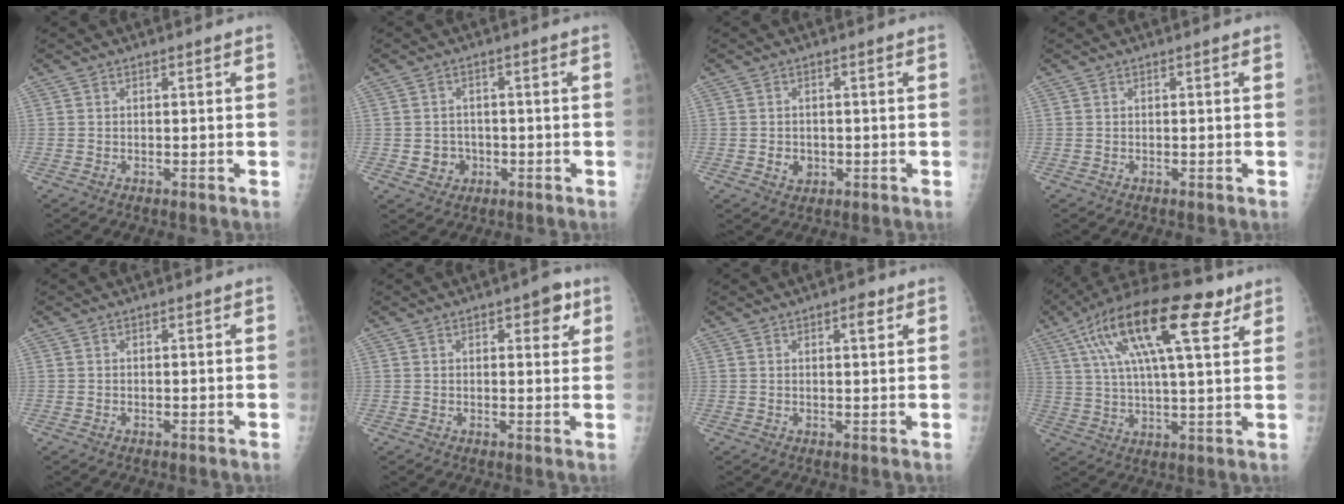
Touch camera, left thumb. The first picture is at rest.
{"total": 3.8, "force": [-0.9, 3.5, 1.2], "torque": [0.001, 0.006, -0.009]}
{"total": 2.7, "force": [-0.5, 2.3, 1.3], "torque": [-0.010, 0.002, -0.001]}
{"total": 0.0}
{"total": 0.0}
{"total": 5.0, "force": [2.4, 2.3, 3.7], "torque": [-0.025, -0.006, 0.024]}
{"total": 2.7, "force": [1.5, 1.1, 1.9], "torque": [-0.018, -0.004, 0.019]}
{"total": 21.4, "force": [10.1, 7.0, 17.5], "torque": [-0.304, 0.007, 0.165]}